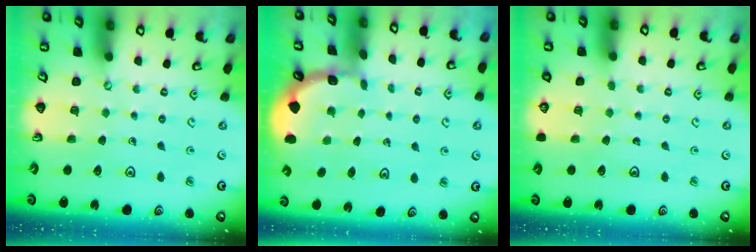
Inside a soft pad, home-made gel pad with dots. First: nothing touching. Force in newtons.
{"total": 1.1, "press": 1.0, "slide": 0.1}
{"total": 0.0}